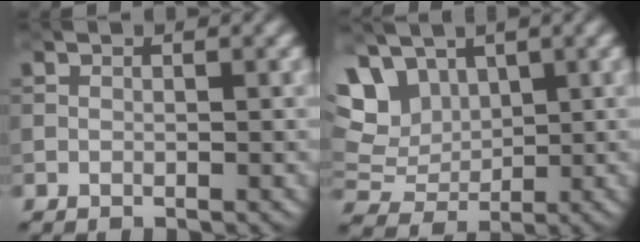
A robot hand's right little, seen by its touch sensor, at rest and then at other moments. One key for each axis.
{"total": 7.7, "fx": 3.3, "fy": 5.4, "fz": 4.2, "tx": -0.096, "ty": 0.017, "tz": 0.051}